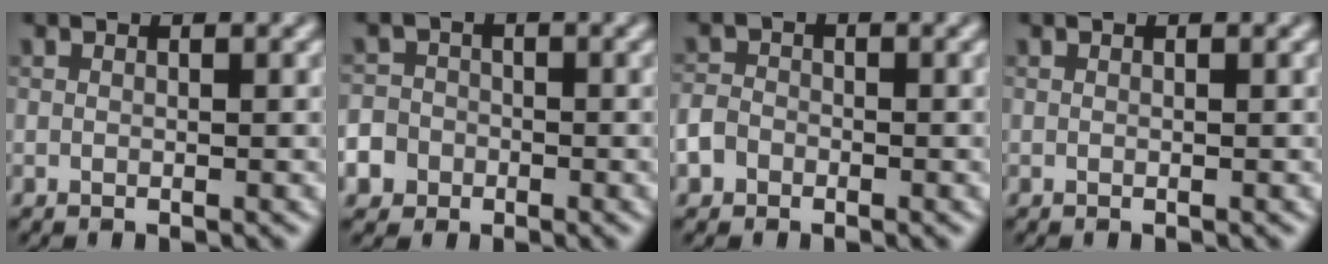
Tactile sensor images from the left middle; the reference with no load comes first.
{"total": 6.7, "force": [-3.6, 5.6, 1.3], "torque": [-0.031, -0.017, -0.081]}
{"total": 2.1, "force": [-1.1, 1.6, 0.8], "torque": [-0.009, 0.002, -0.027]}
{"total": 0.0}